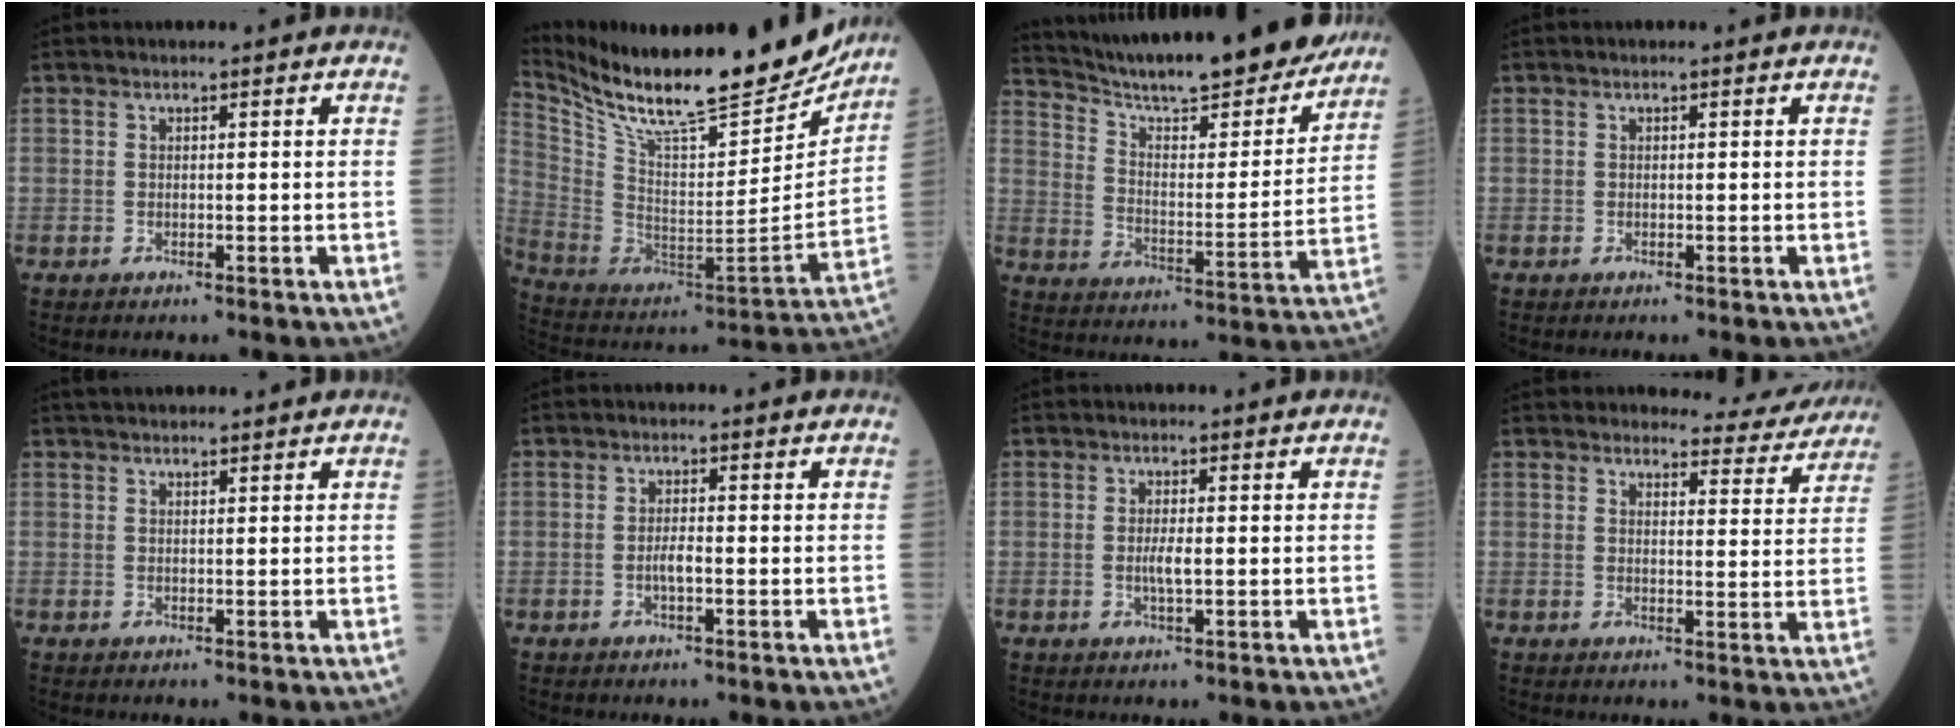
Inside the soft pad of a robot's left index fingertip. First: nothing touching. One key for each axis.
{"total": 27.0, "fx": 23.2, "fy": 5.0, "fz": 12.7, "tx": -0.237, "ty": -0.053, "tz": 0.359}
{"total": 23.7, "fx": 21.3, "fy": 3.0, "fz": 10.1, "tx": -0.162, "ty": -0.036, "tz": 0.302}
{"total": 0.0}
{"total": 5.1, "fx": 4.7, "fy": 0.8, "fz": 1.9, "tx": -0.022, "ty": 0.036, "tz": 0.066}
{"total": 1.9, "fx": -0.7, "fy": 0.4, "fz": 1.8, "tx": -0.033, "ty": 0.000, "tz": -0.014}
{"total": 2.1, "fx": -0.3, "fy": 0.3, "fz": 2.1, "tx": -0.044, "ty": -0.003, "tz": -0.004}
{"total": 7.9, "fx": 7.8, "fy": 1.6, "fz": 0.1, "tx": 0.014, "ty": -0.021, "tz": 0.077}